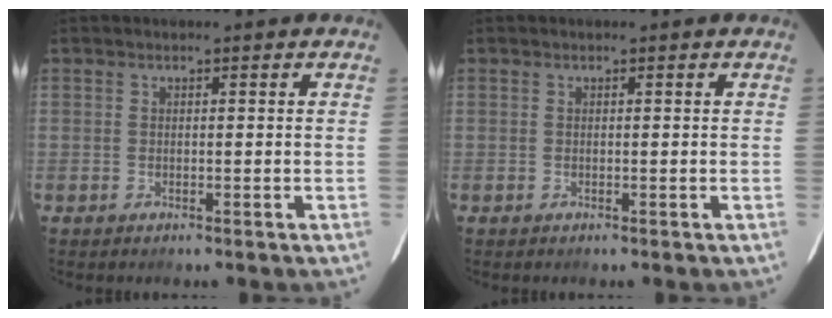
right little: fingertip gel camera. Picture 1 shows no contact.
{"total": 0.0}